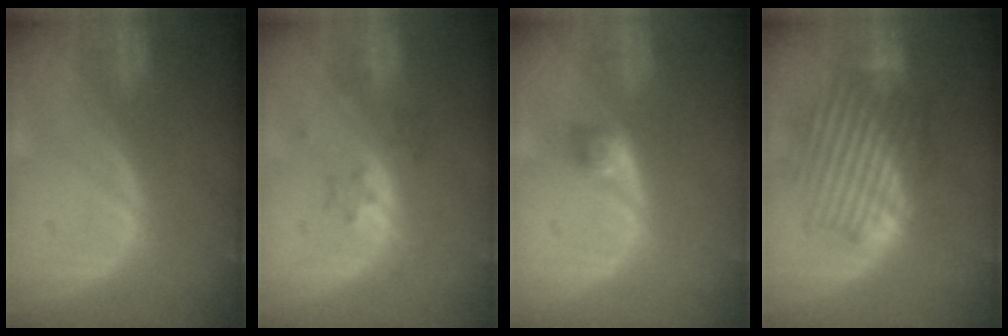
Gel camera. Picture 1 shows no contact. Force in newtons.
{"total": 3.8, "press": 3.5, "slide": 1.3}
{"total": 2.5, "press": 2.3, "slide": 1.0}
{"total": 8.8, "press": 8.5, "slide": 2.3}